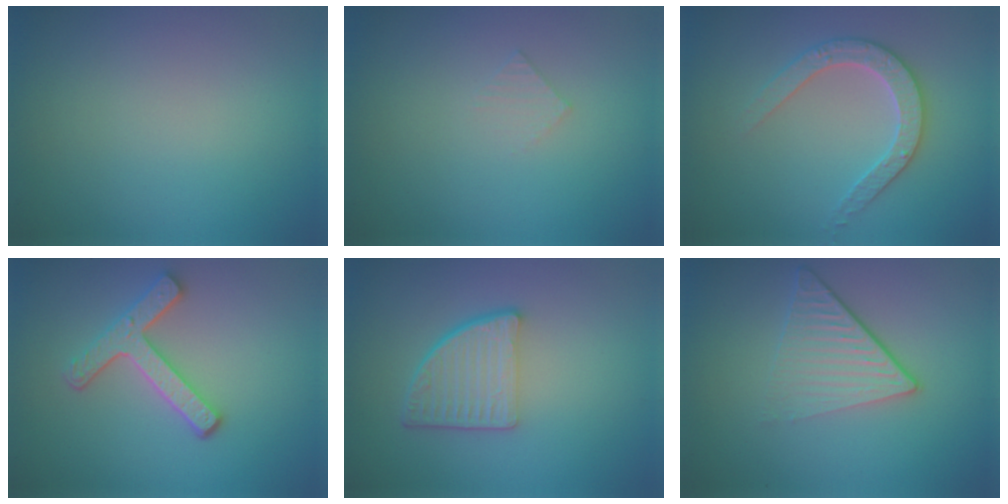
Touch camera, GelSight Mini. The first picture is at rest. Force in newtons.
{"total": 0.8, "press": 0.8, "slide": 0.1}
{"total": 2.9, "press": 2.9, "slide": 0.5}
{"total": 3.8, "press": 3.1, "slide": 2.2}
{"total": 4.8, "press": 3.3, "slide": 3.6}
{"total": 4.0, "press": 2.6, "slide": 3.1}